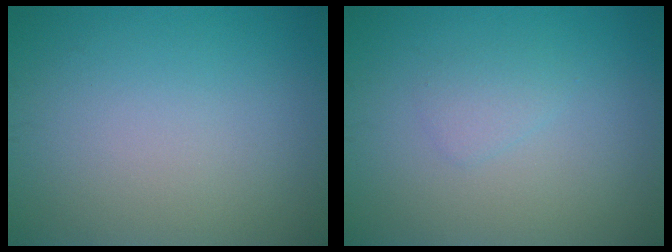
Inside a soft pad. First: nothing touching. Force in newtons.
{"total": 1.1, "press": 1.1, "slide": 0.1}